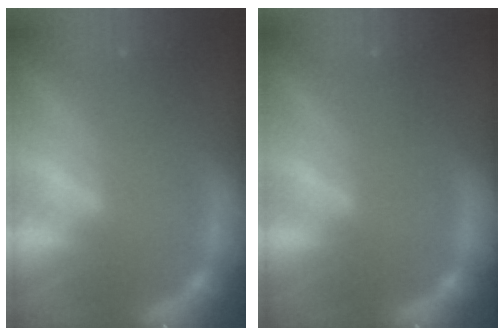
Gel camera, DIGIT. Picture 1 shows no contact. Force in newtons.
{"total": 0.0}